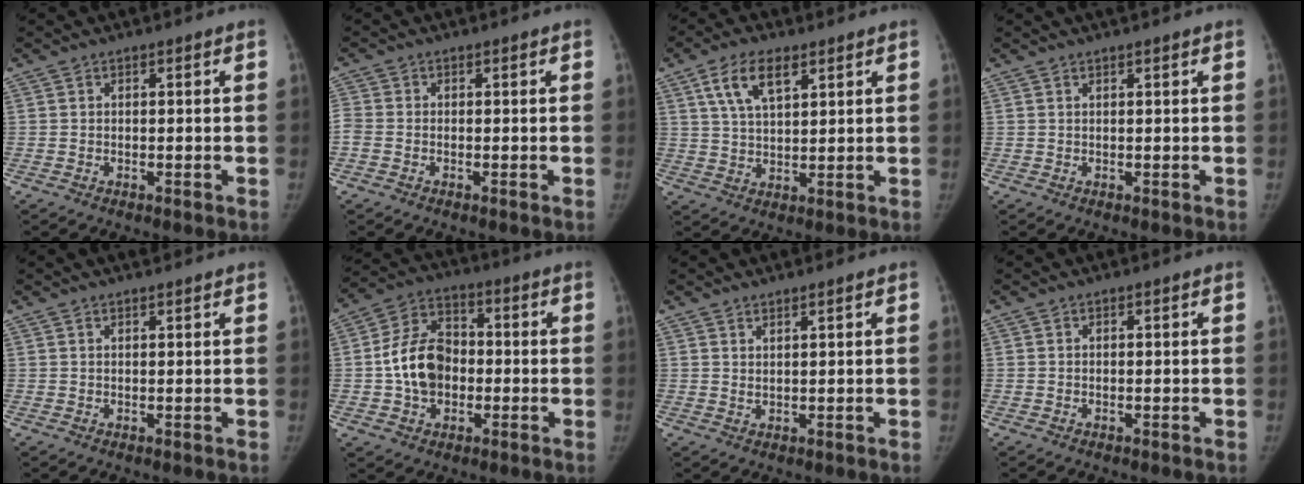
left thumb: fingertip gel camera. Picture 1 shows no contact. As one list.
[{"total": 2.9, "force": [-0.6, 2.1, 1.9], "torque": [-0.053, 0.002, -0.020]}, {"total": 8.4, "force": [4.3, 4.1, 6.0], "torque": [-0.100, -0.013, 0.082]}, {"total": 1.9, "force": [1.6, 0.2, 1.0], "torque": [-0.004, 0.013, 0.023]}, {"total": 2.7, "force": [2.3, 0.7, 1.2], "torque": [-0.002, 0.007, 0.032]}, {"total": 12.2, "force": [-1.2, 9.2, 8.0], "torque": [-0.117, 0.029, -0.025]}, {"total": 1.6, "force": [1.3, 0.1, 0.8], "torque": [-0.011, -0.014, 0.025]}, {"total": 0.0}]